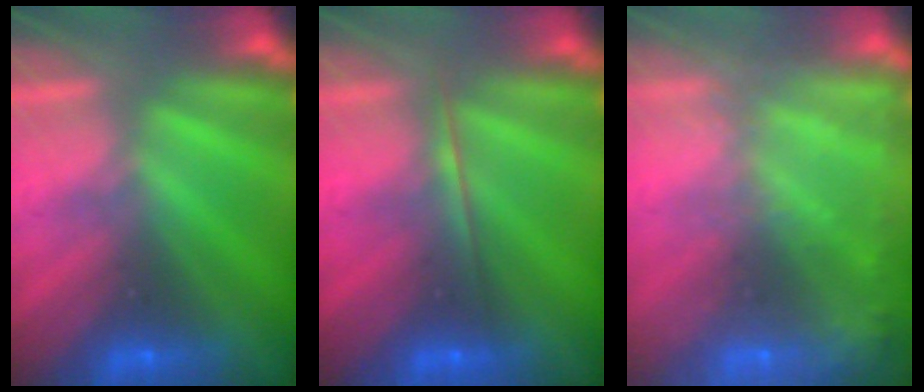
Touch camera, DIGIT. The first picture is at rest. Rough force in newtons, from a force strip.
{"total": 1.8}
{"total": 7.4}